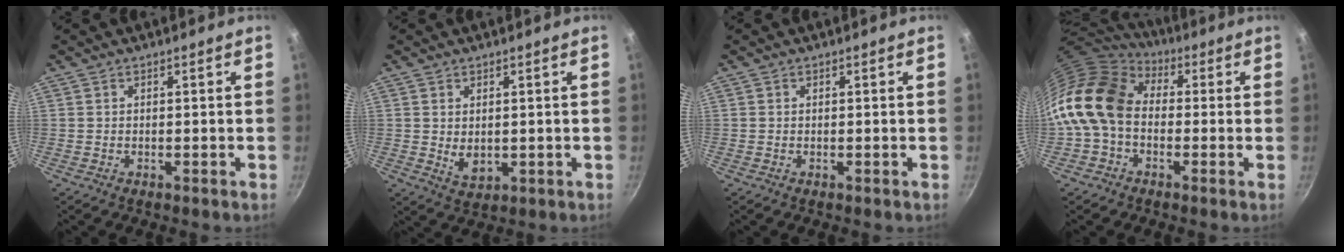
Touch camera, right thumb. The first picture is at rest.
{"total": 4.0, "force": [0.5, 2.7, 2.9], "torque": [-0.046, -0.013, 0.015]}
{"total": 0.0}
{"total": 16.5, "force": [0.2, 12.1, 11.1], "torque": [-0.203, 0.033, -0.017]}